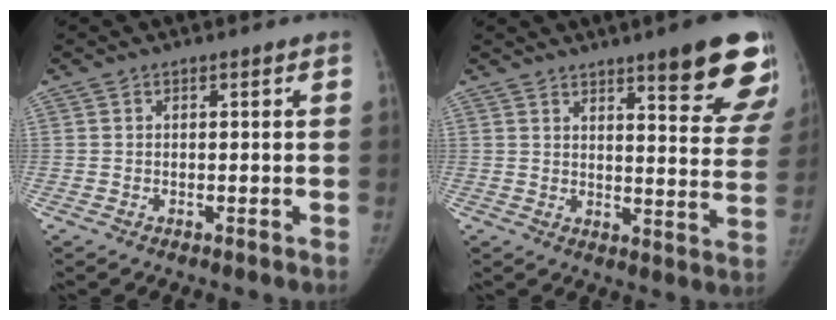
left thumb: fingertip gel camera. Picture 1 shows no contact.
{"total": 16.6, "force": [11.1, 3.4, 11.9], "torque": [-0.112, -0.058, 0.133]}